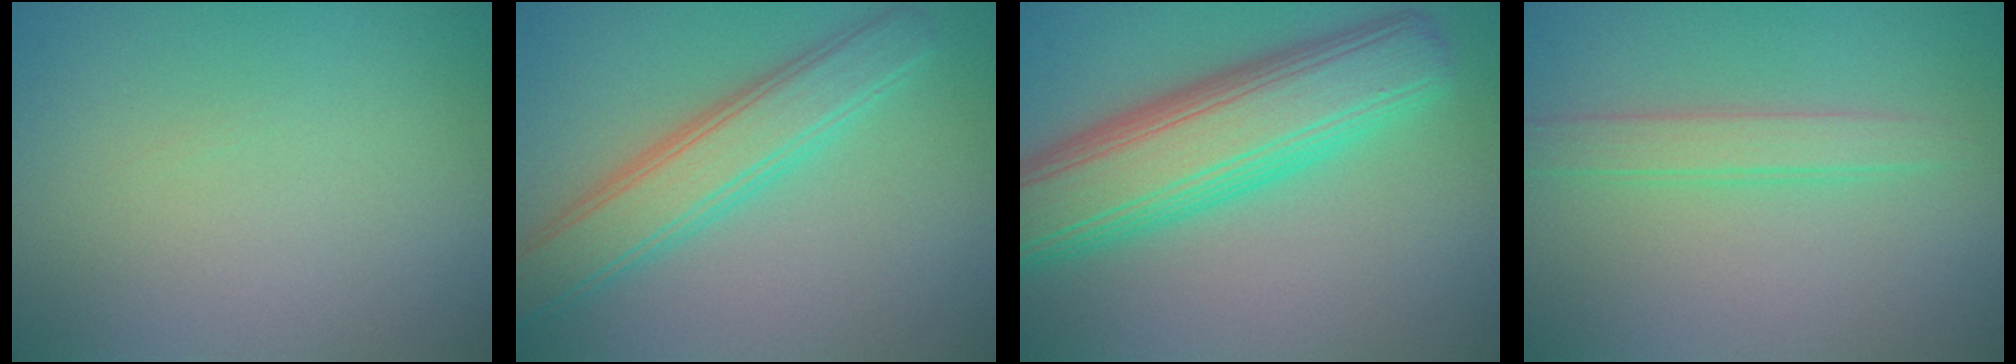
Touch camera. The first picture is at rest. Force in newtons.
{"total": 4.9, "press": 4.9, "slide": 0.3}
{"total": 9.7, "press": 9.7, "slide": 0.4}
{"total": 2.2, "press": 2.2, "slide": 0.1}